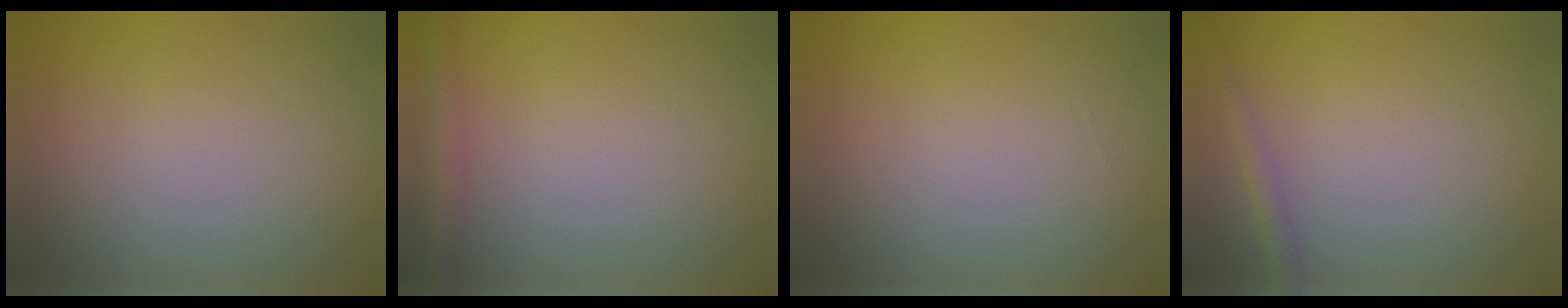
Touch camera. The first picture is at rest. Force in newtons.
{"total": 2.4, "press": 2.4, "slide": 0.1}
{"total": 0.0}
{"total": 1.4, "press": 1.4, "slide": 0.1}